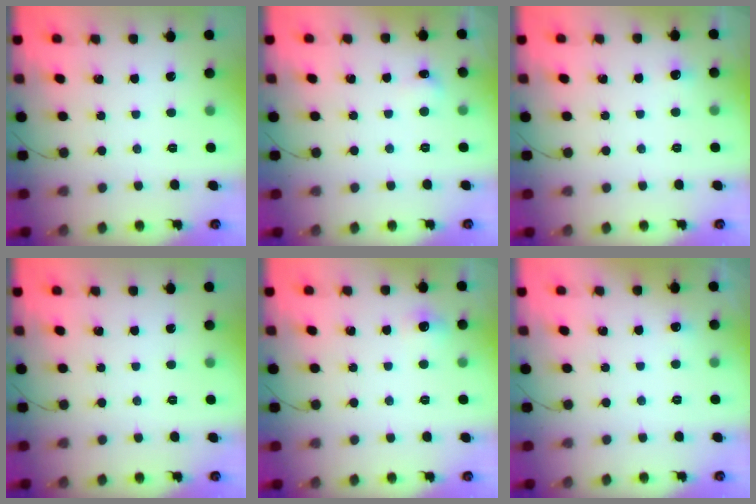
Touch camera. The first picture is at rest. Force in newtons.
{"total": 4.3, "press": 4.0, "slide": 1.4}
{"total": 3.4, "press": 3.1, "slide": 1.3}
{"total": 0.0}
{"total": 4.6, "press": 4.3, "slide": 1.5}
{"total": 3.7, "press": 3.5, "slide": 1.2}